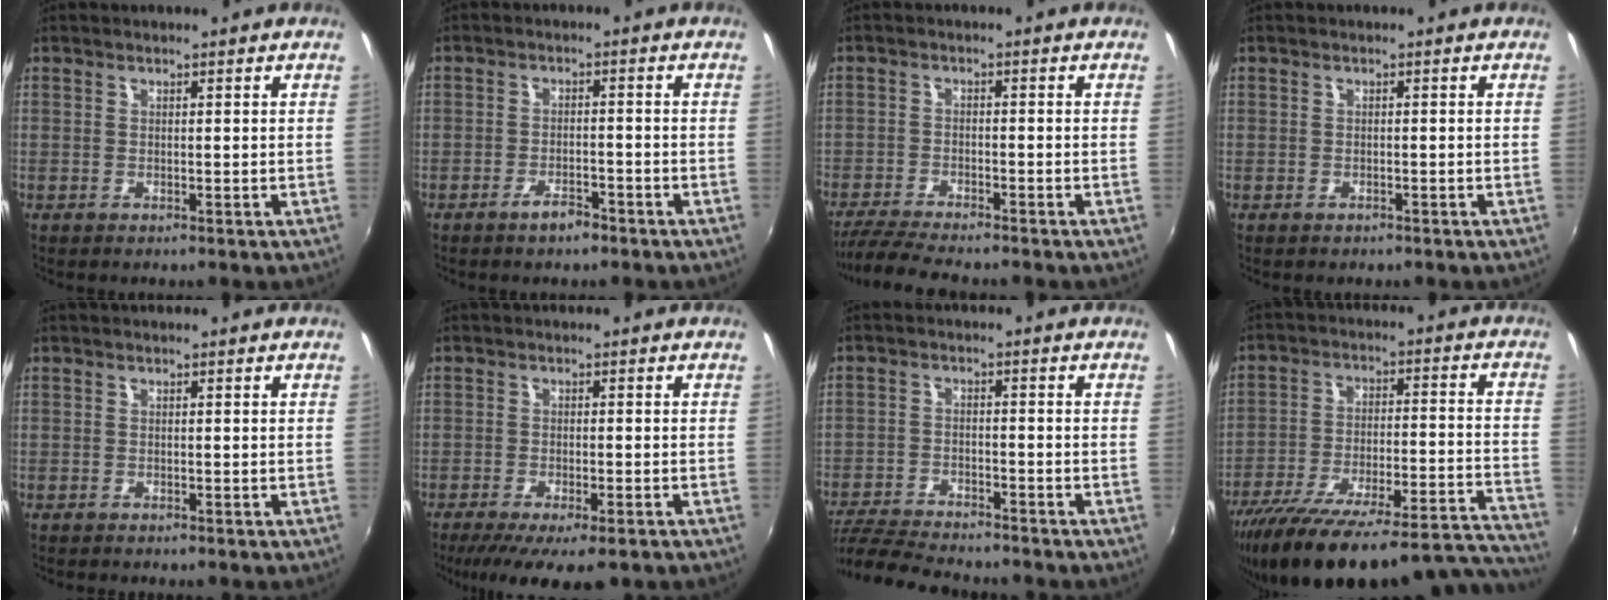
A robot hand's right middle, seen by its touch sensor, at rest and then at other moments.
{"total": 3.5, "force": [-2.6, 1.2, 1.8], "torque": [-0.042, 0.000, -0.042]}
{"total": 8.3, "force": [-7.5, 0.6, 3.5], "torque": [-0.094, -0.022, -0.131]}
{"total": 1.0, "force": [-0.7, 0.7, 0.2], "torque": [-0.006, -0.002, -0.011]}
{"total": 0.9, "force": [-0.9, 0.2, 0.1], "torque": [-0.005, -0.005, -0.017]}
{"total": 10.1, "force": [-7.3, 2.6, 6.6], "torque": [-0.139, -0.041, -0.115]}
{"total": 13.1, "force": [-11.8, 2.5, 5.2], "torque": [-0.134, -0.022, -0.206]}
{"total": 31.5, "force": [-27.8, 4.9, 13.9], "torque": [-0.196, -0.038, -0.389]}